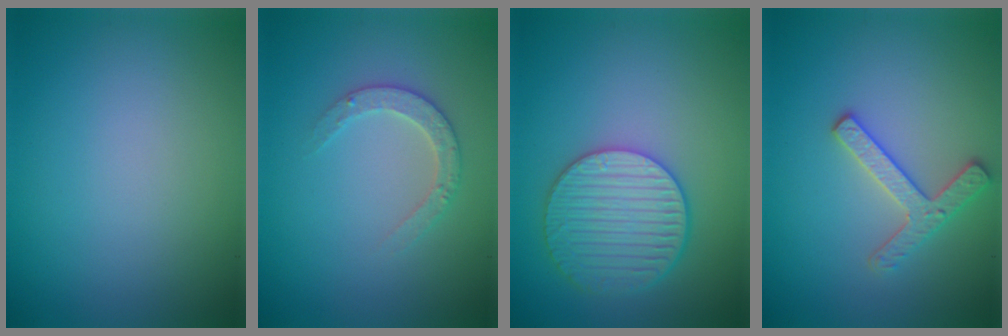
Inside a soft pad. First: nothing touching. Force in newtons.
{"total": 2.4, "press": 2.3, "slide": 0.5}
{"total": 5.3, "press": 4.7, "slide": 2.4}
{"total": 2.7, "press": 2.6, "slide": 0.7}